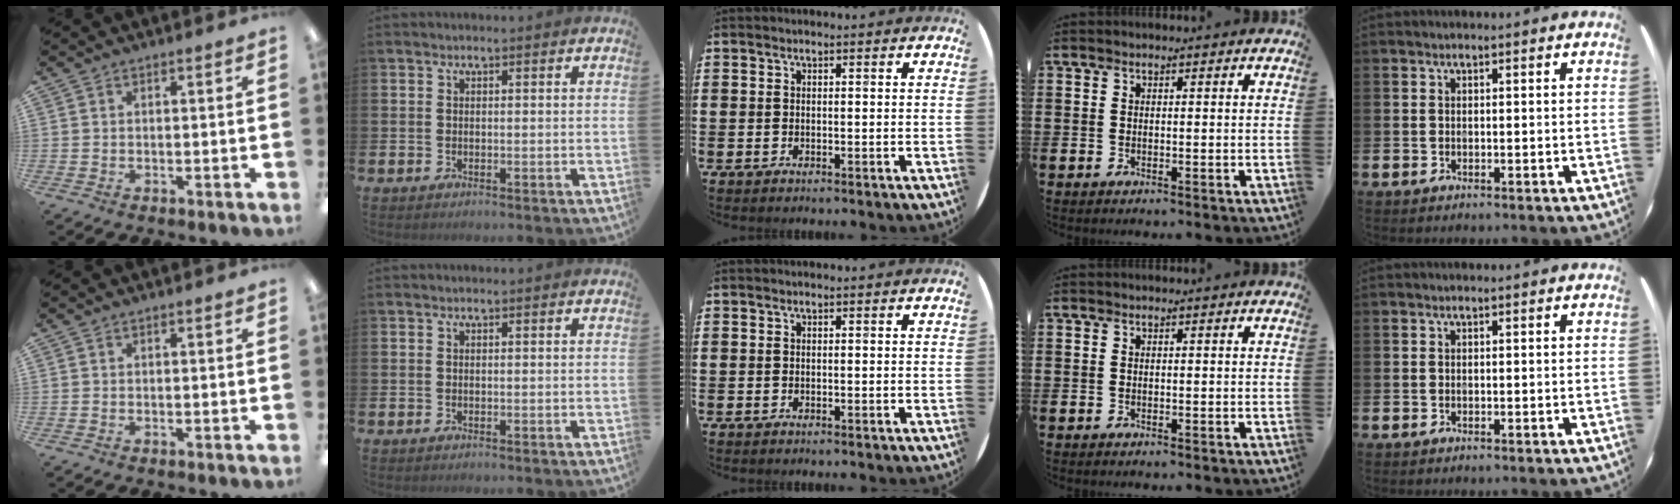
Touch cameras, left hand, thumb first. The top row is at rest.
{}